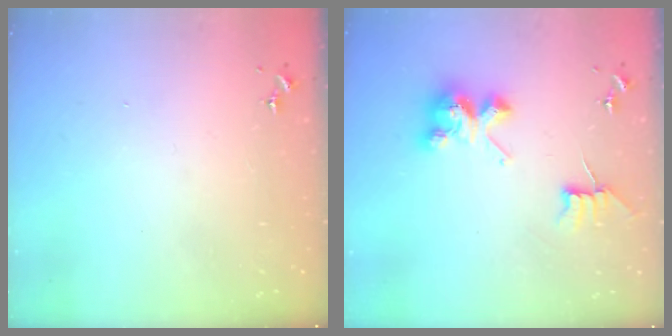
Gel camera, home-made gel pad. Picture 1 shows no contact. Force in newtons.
{"total": 8.1, "press": 8.1, "slide": 0.6}